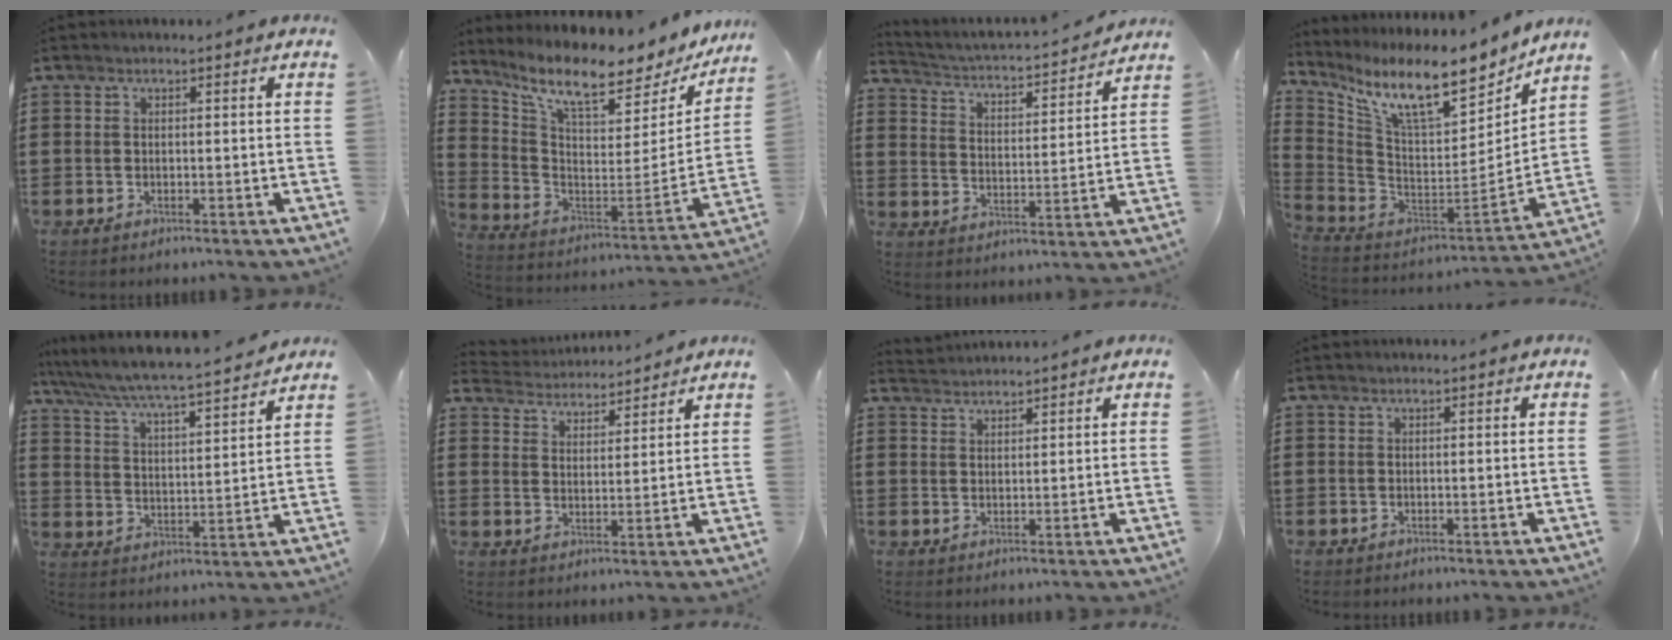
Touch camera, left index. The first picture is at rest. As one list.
[{"total": 9.8, "force": [8.0, 1.7, 5.4], "torque": [-0.126, -0.069, 0.129]}, {"total": 2.4, "force": [2.3, 0.2, 0.6], "torque": [-0.030, -0.029, 0.028]}, {"total": 12.8, "force": [9.2, 2.5, 8.6], "torque": [-0.181, -0.068, 0.153]}, {"total": 4.8, "force": [4.5, -0.3, 1.6], "torque": [-0.055, -0.036, 0.066]}, {"total": 3.8, "force": [3.8, 0.5, -0.3], "torque": [-0.015, -0.022, 0.065]}, {"total": 1.9, "force": [1.8, 0.0, -0.4], "torque": [0.003, 0.000, 0.036]}, {"total": 0.0}]